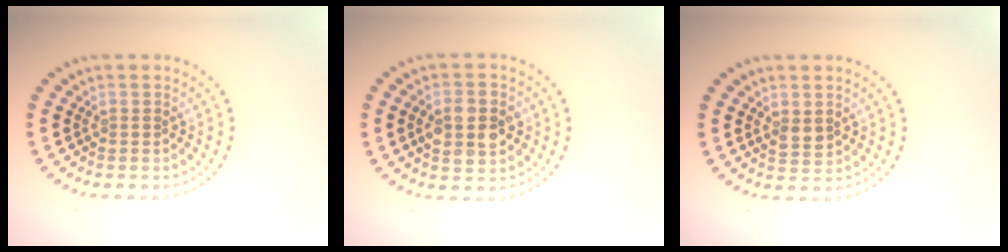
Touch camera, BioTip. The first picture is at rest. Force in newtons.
{"total": 4.5, "press": 4.5, "slide": 0.1}
{"total": 1.5, "press": 1.4, "slide": 0.4}